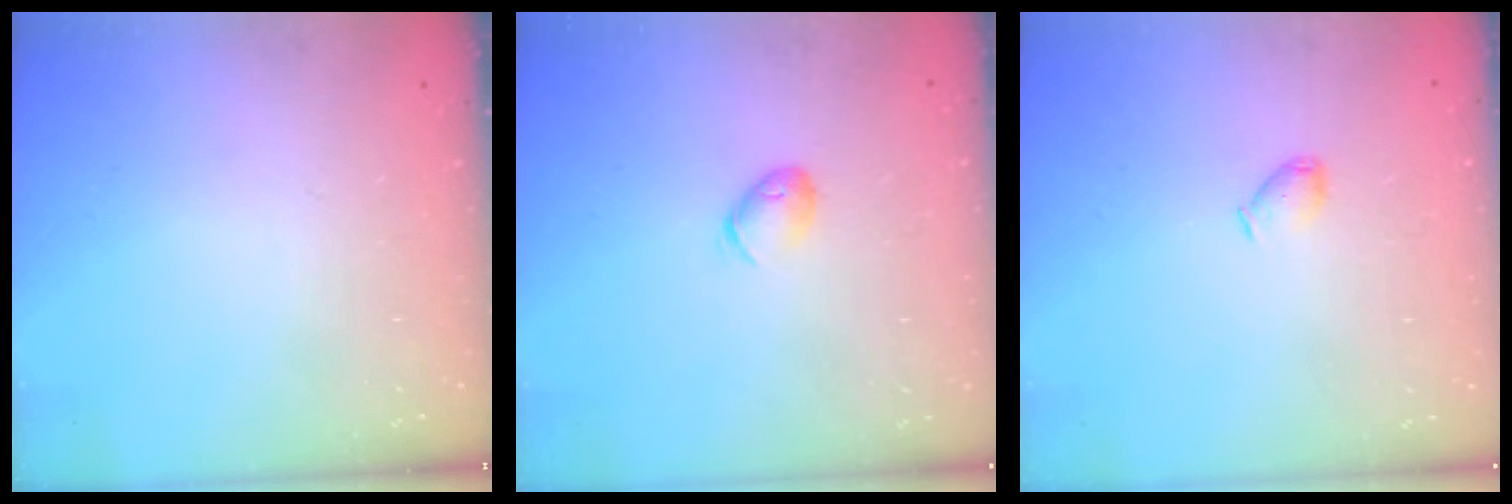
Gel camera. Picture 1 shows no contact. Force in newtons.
{"total": 6.4, "press": 6.3, "slide": 1.2}
{"total": 3.9, "press": 3.9, "slide": 0.8}